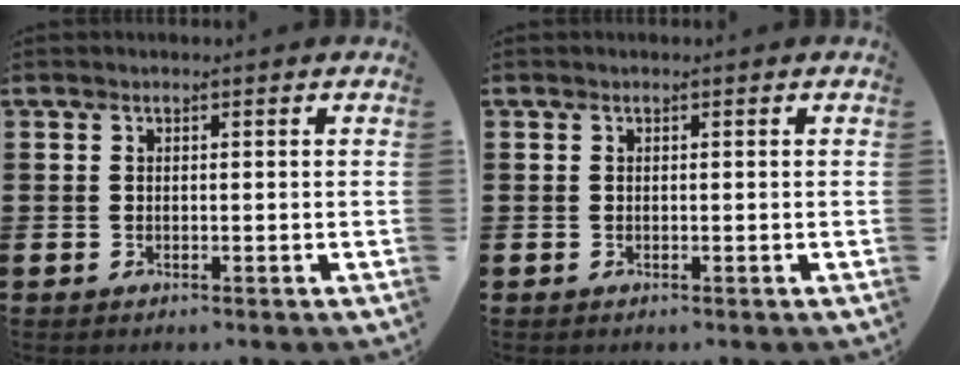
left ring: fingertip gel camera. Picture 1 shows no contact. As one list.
[{"total": 0.0}]